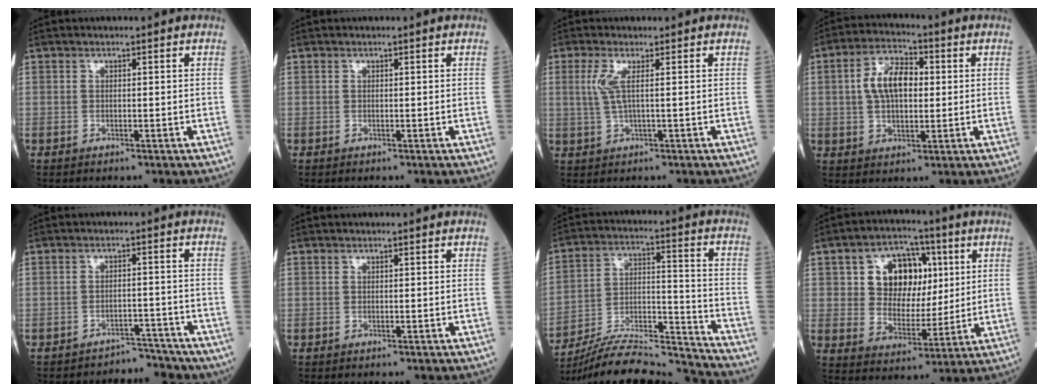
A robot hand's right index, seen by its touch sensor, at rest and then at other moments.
{"total": 0.0}
{"total": 3.0, "force": [0.9, 0.0, 2.9], "torque": [-0.075, 0.005, 0.021]}
{"total": 8.5, "force": [1.2, 4.4, 7.2], "torque": [-0.141, 0.018, 0.021]}
{"total": 5.8, "force": [-5.4, 2.1, -0.3], "torque": [0.016, 0.013, -0.067]}
{"total": 0.0}
{"total": 17.4, "force": [-17.0, 0.0, 3.8], "torque": [-0.073, 0.026, -0.284]}
{"total": 11.5, "force": [3.6, 7.9, 7.5], "torque": [-0.127, 0.028, 0.067]}